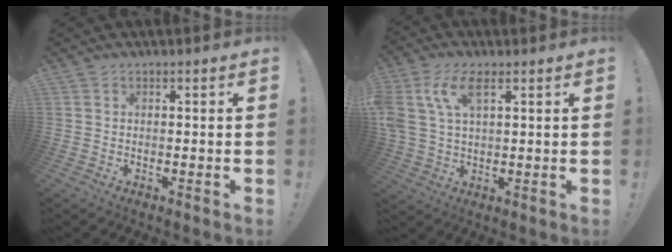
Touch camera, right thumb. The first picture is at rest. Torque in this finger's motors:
{"motor_torque": [1.74, 1.75, 1.57, 0.53, 0.54]}